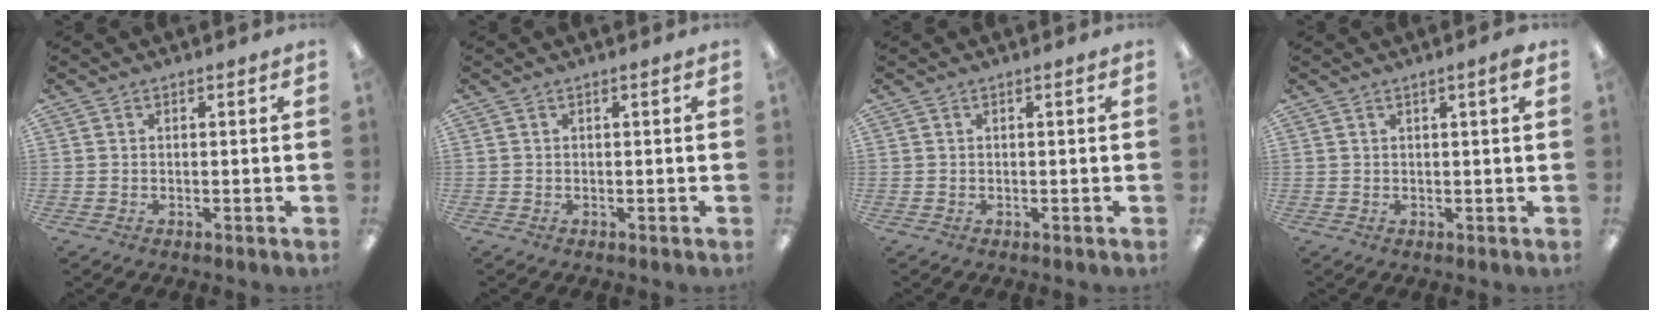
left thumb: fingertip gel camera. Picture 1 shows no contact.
{"total": 0.0}
{"total": 0.0}
{"total": 2.1, "force": [1.2, 0.1, 1.7], "torque": [-0.027, -0.002, 0.018]}